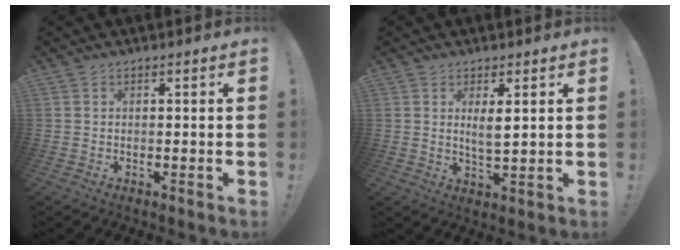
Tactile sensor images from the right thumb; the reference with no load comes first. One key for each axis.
{"total": 4.5, "fx": 1.8, "fy": 1.3, "fz": 4.0, "tx": -0.064, "ty": -0.013, "tz": 0.028}